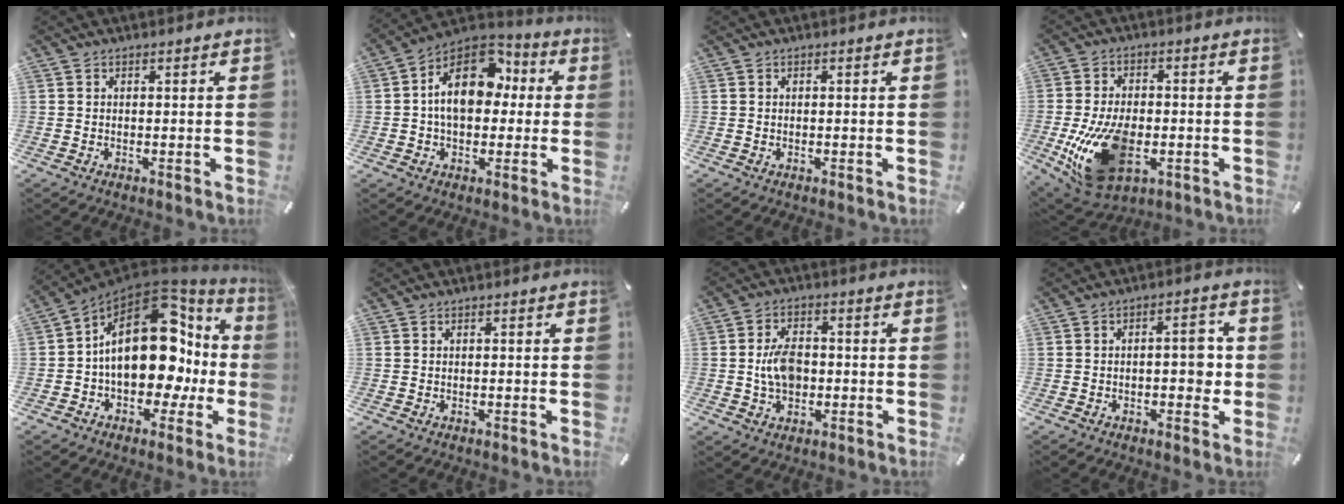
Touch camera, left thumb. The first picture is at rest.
{"total": 16.3, "force": [2.1, 11.0, 11.9], "torque": [-0.206, 0.004, 0.034]}
{"total": 0.0}
{"total": 17.9, "force": [-3.9, 11.0, 13.6], "torque": [-0.267, -0.006, -0.059]}
{"total": 23.4, "force": [2.3, 14.2, 18.5], "torque": [-0.292, -0.016, 0.043]}
{"total": 0.0}
{"total": 7.2, "force": [-0.5, 5.0, 5.2], "torque": [-0.090, 0.003, -0.012]}
{"total": 6.8, "force": [-0.8, 3.5, 5.7], "torque": [-0.077, 0.007, -0.019]}